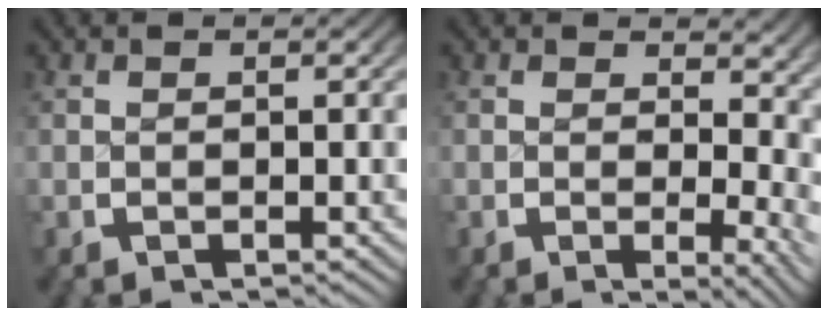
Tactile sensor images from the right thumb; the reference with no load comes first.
{"total": 3.6, "force": [0.6, 1.9, 2.9], "torque": [-0.017, -0.014, 0.004]}